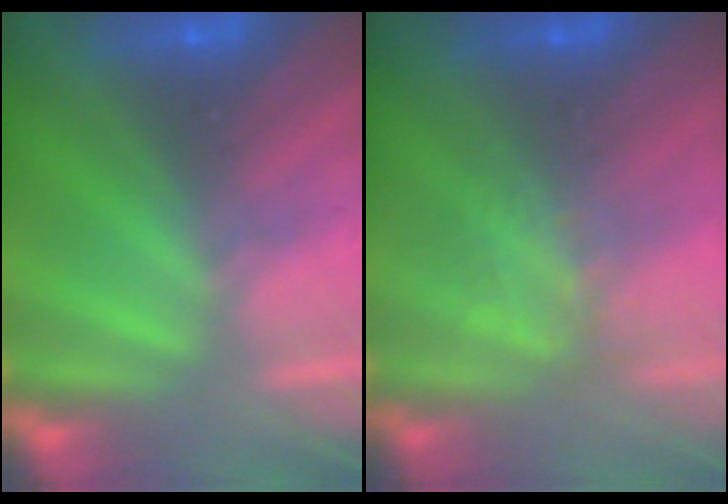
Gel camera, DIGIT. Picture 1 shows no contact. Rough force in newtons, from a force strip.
{"total": 1.2}